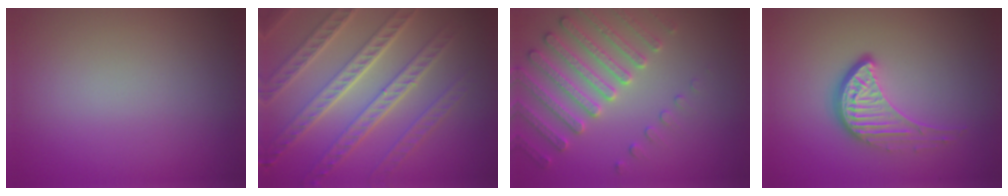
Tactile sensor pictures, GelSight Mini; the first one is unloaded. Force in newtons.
{"total": 7.9, "press": 5.7, "slide": 5.5}
{"total": 4.5, "press": 4.4, "slide": 1.2}
{"total": 4.0, "press": 2.9, "slide": 2.7}